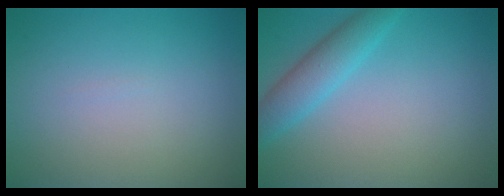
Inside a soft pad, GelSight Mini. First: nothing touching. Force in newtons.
{"total": 3.3, "press": 3.3, "slide": 0.1}